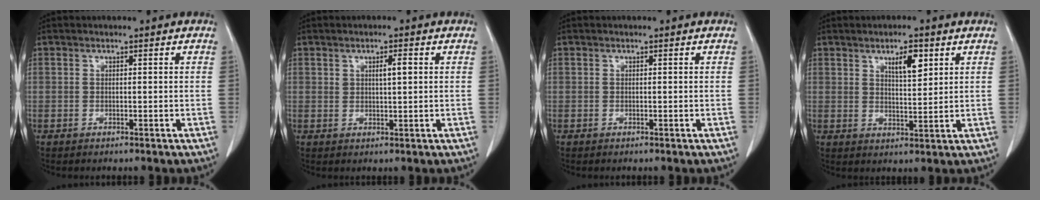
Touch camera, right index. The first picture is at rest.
{"total": 2.3, "force": [0.8, 0.5, 2.1], "torque": [-0.034, 0.000, 0.013]}
{"total": 0.0}
{"total": 5.0, "force": [2.6, 1.4, 4.0], "torque": [-0.070, -0.001, 0.046]}